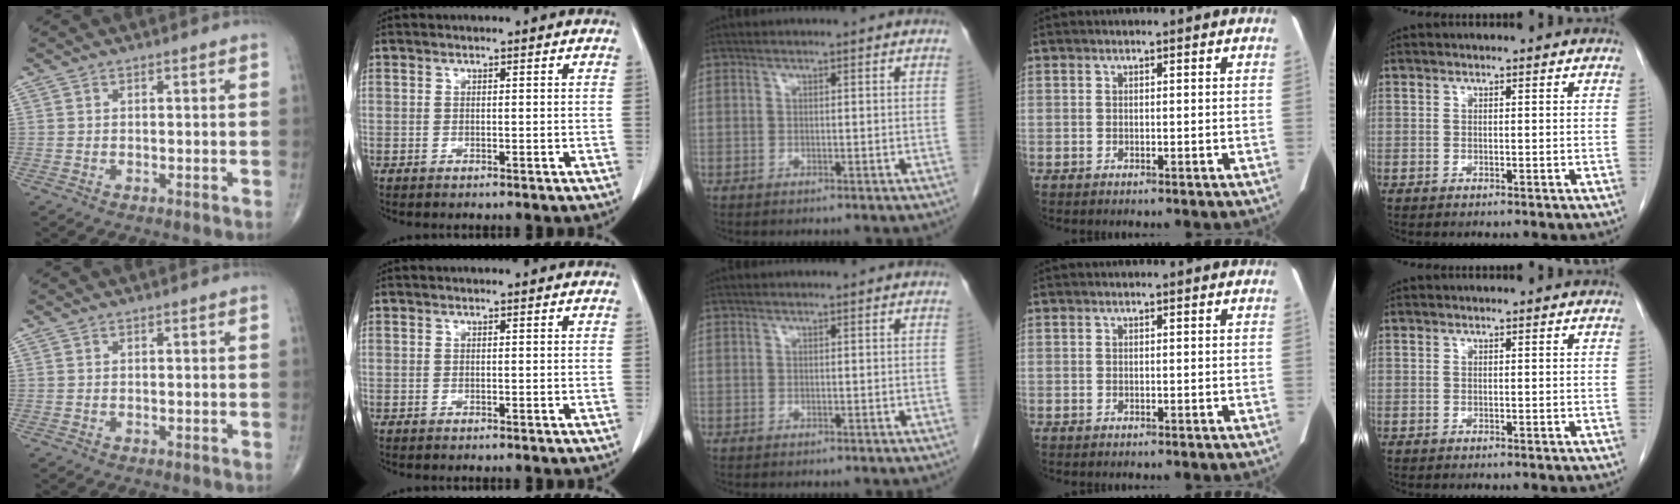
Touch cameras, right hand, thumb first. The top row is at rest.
{}